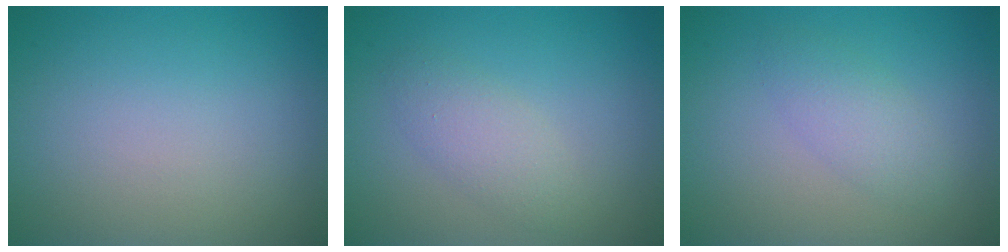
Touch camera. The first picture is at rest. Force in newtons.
{"total": 2.3, "press": 2.3, "slide": 0.2}
{"total": 2.2, "press": 2.2, "slide": 0.1}